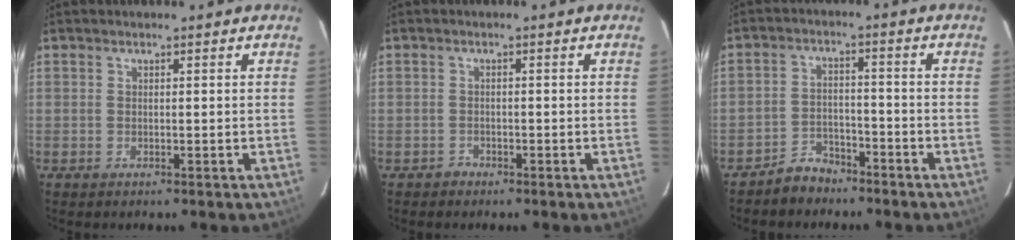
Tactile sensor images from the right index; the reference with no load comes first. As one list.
[{"total": 1.4, "force": [-1.0, 0.9, -0.2], "torque": [0.001, 0.008, -0.016]}, {"total": 5.3, "force": [-4.4, 2.8, 0.7], "torque": [-0.028, 0.017, -0.073]}]